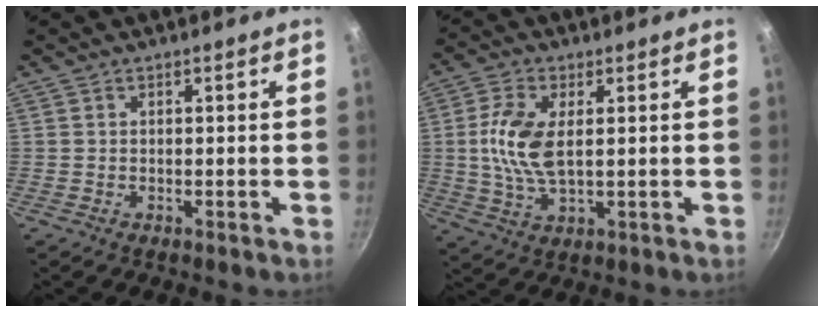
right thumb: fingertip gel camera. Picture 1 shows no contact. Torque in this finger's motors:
{"motor_torque": [-0.58, 0.92, 0.83, 0.43, 0.12]}